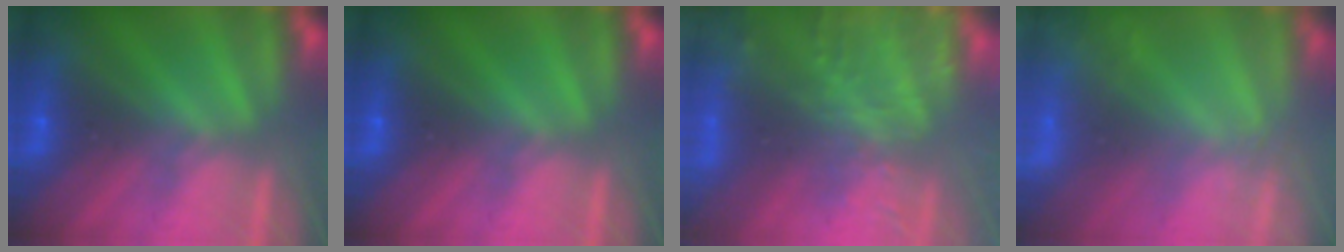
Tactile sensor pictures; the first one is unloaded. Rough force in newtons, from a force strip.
{"total": 0.0}
{"total": 9.1}
{"total": 2.4}